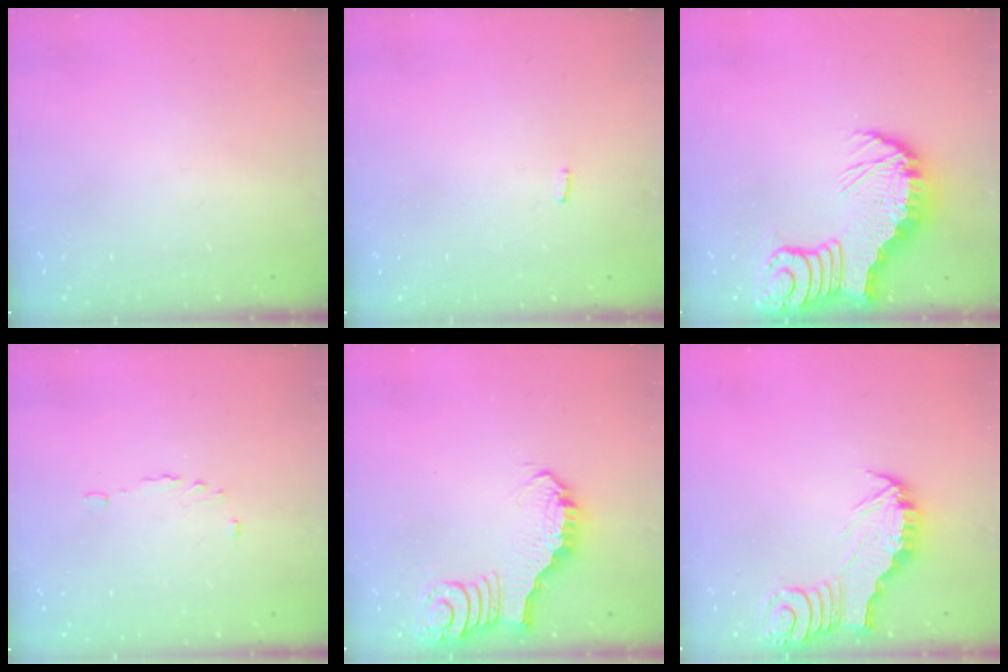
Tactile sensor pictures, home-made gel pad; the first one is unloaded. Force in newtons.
{"total": 3.1, "press": 3.1, "slide": 0.2}
{"total": 7.6, "press": 7.6, "slide": 1.0}
{"total": 3.7, "press": 3.6, "slide": 0.6}
{"total": 3.2, "press": 3.2, "slide": 0.3}
{"total": 2.7, "press": 2.7, "slide": 0.2}